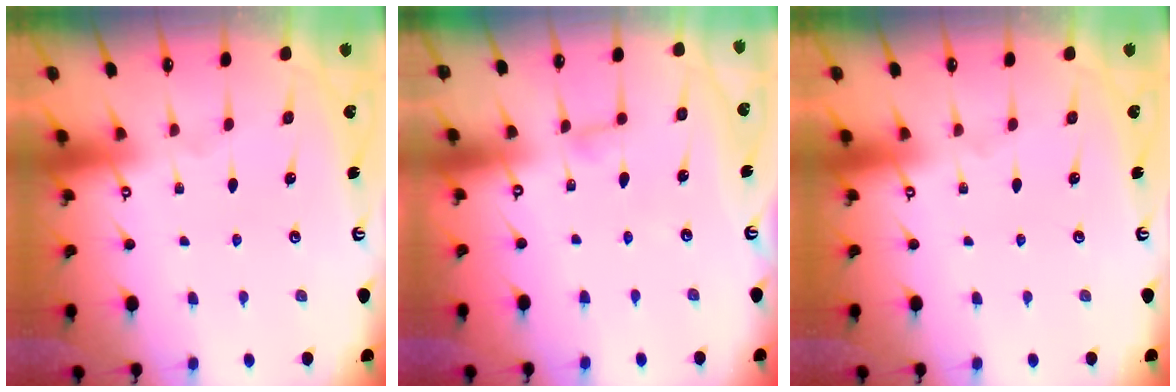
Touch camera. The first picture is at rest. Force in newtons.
{"total": 3.8, "press": 3.8, "slide": 0.3}
{"total": 0.0}